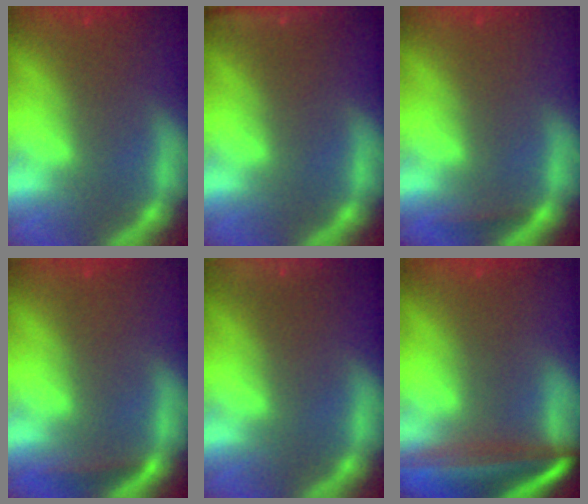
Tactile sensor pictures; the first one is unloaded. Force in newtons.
{"total": 3.0}
{"total": 0.9}
{"total": 1.4}
{"total": 9.5}
{"total": 10.1}